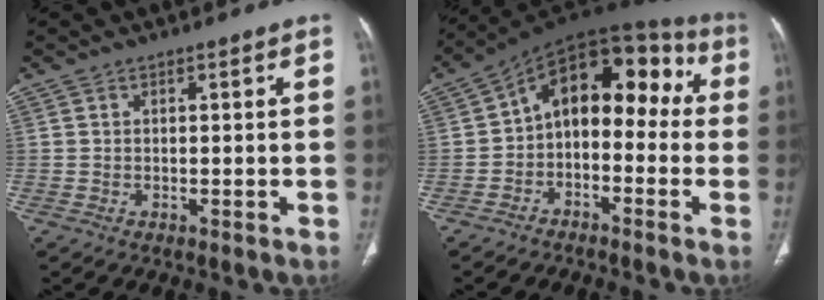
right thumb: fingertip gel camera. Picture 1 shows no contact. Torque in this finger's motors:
{"motor_torque": [-0.38, 1.52, 0.19, -0.11, 0.13]}